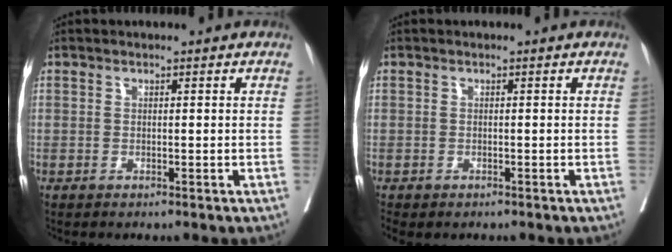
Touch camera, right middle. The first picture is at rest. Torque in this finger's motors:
{"motor_torque": [0.45, -0.45, 0.02, 0.00]}